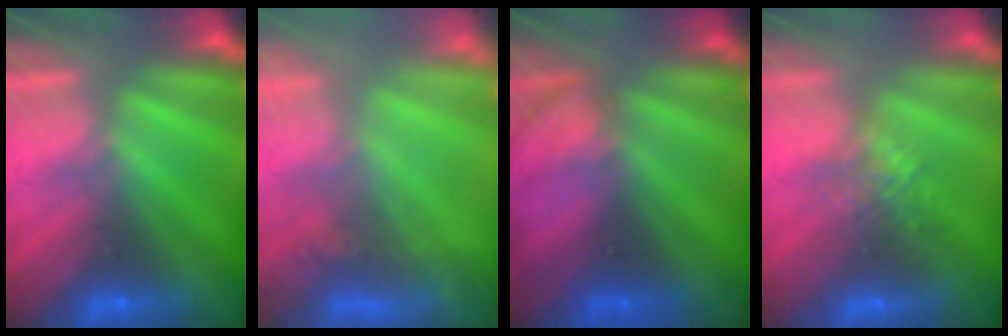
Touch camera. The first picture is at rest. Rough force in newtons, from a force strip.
{"total": 5.6}
{"total": 2.3}
{"total": 3.9}